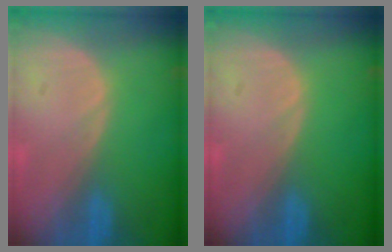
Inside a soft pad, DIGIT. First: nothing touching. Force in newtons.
{"total": 0.0}